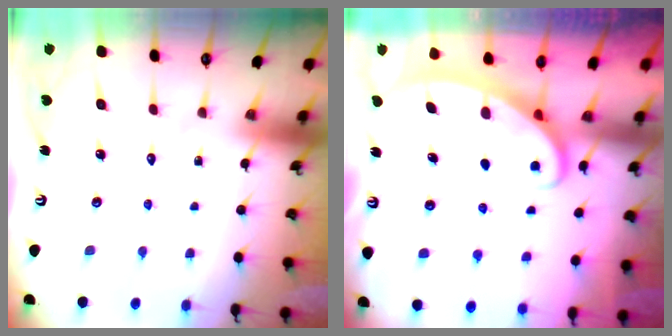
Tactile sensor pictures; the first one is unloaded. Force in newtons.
{"total": 2.4, "press": 2.4, "slide": 0.4}